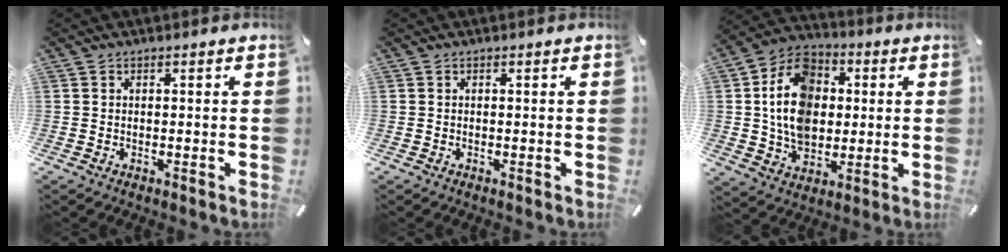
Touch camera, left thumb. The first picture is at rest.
{"total": 0.0}
{"total": 15.1, "force": [1.2, 12.2, 8.8], "torque": [-0.181, 0.019, 0.025]}